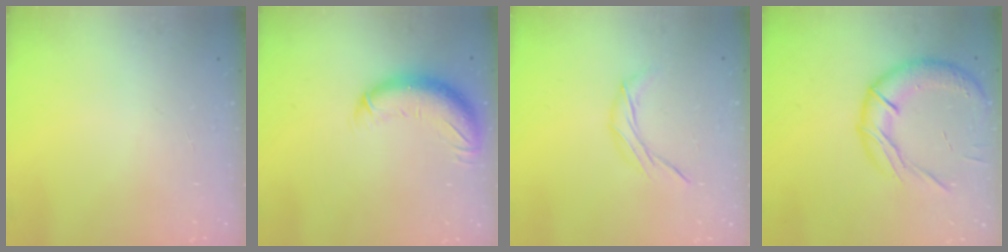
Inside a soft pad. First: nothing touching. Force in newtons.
{"total": 11.4, "press": 11.0, "slide": 2.6}
{"total": 6.4, "press": 6.4, "slide": 0.3}
{"total": 17.1, "press": 16.9, "slide": 2.6}